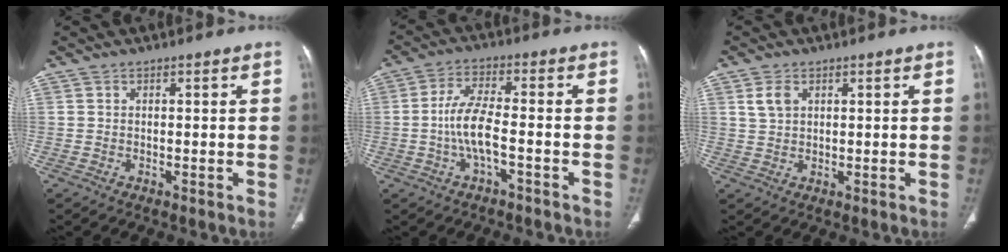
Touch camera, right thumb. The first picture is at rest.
{"total": 7.2, "force": [-1.9, 2.4, 6.5], "torque": [-0.142, 0.025, -0.037]}
{"total": 3.0, "force": [1.4, 1.7, 2.0], "torque": [-0.041, 0.001, 0.035]}